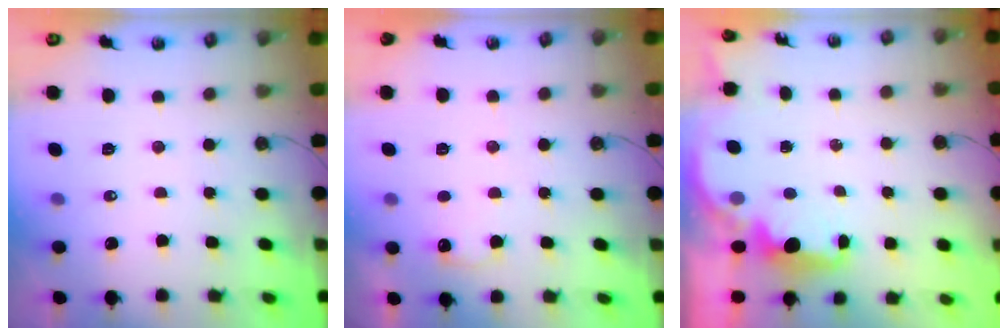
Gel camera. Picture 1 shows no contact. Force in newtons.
{"total": 7.0, "press": 7.0, "slide": 0.4}
{"total": 2.1, "press": 2.0, "slide": 0.6}